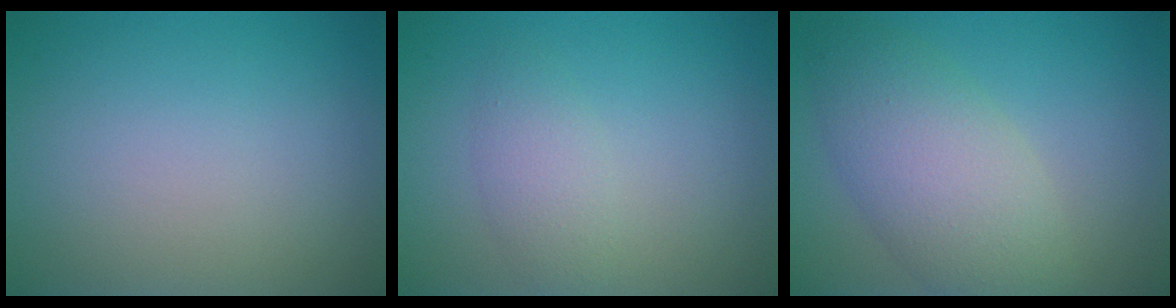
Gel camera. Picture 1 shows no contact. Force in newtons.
{"total": 2.1, "press": 2.1, "slide": 0.1}
{"total": 6.4, "press": 6.3, "slide": 0.5}